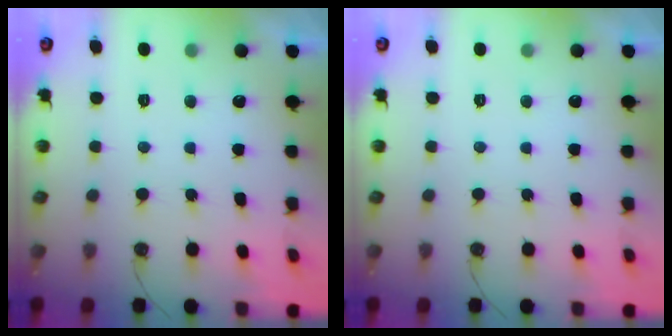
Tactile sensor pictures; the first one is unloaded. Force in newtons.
{"total": 0.0}